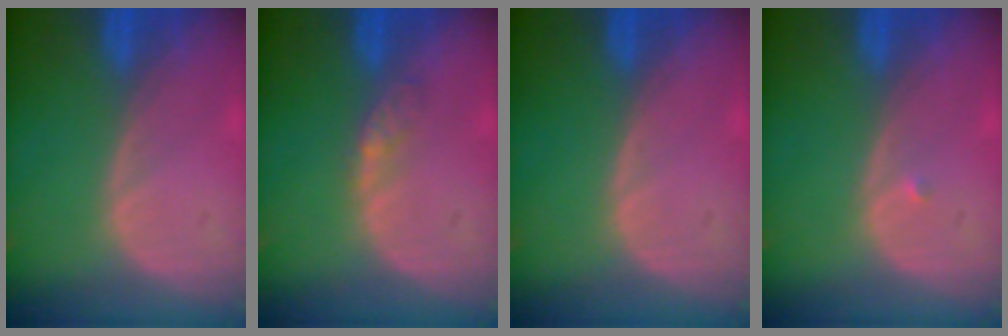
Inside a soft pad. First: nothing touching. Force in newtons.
{"total": 2.2, "press": 1.9, "slide": 1.2}
{"total": 0.0}
{"total": 0.5, "press": 0.4, "slide": 0.3}